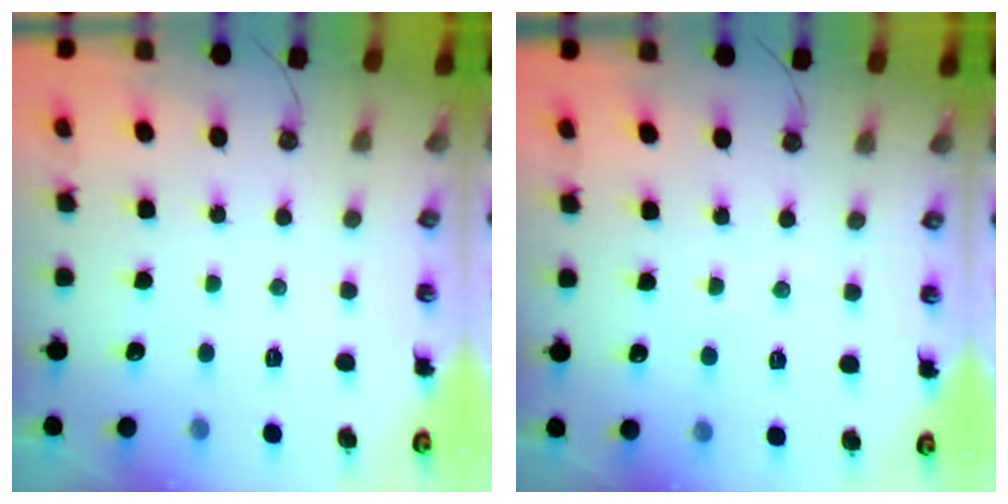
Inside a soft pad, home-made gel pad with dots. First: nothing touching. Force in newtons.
{"total": 5.0, "press": 5.0, "slide": 0.6}